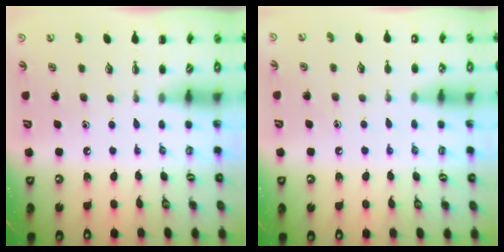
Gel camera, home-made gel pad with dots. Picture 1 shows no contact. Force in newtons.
{"total": 6.9, "press": 6.6, "slide": 1.9}